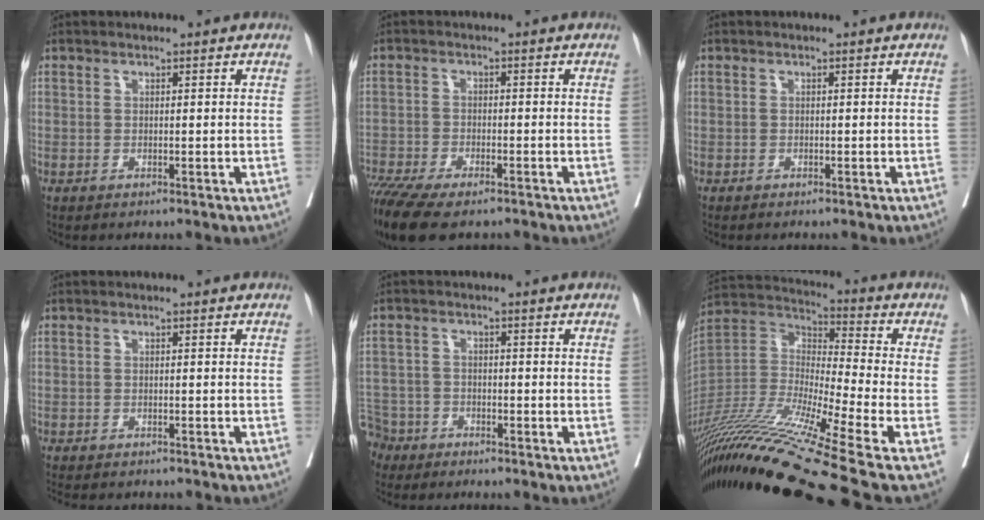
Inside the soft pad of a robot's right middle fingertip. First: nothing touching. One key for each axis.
{"total": 11.4, "fx": -9.0, "fy": 3.1, "fz": 6.4, "tx": -0.118, "ty": -0.015, "tz": -0.147}
{"total": 1.0, "fx": -0.9, "fy": 0.0, "fz": 0.5, "tx": -0.009, "ty": -0.002, "tz": -0.014}
{"total": 9.2, "fx": -8.2, "fy": 2.2, "fz": 3.4, "tx": -0.051, "ty": -0.008, "tz": -0.102}
{"total": 6.8, "fx": -5.7, "fy": 3.7, "fz": 0.1, "tx": -0.010, "ty": -0.004, "tz": -0.110}
{"total": 24.5, "fx": -18.5, "fy": -1.9, "fz": 15.9, "tx": -0.335, "ty": -0.038, "tz": -0.345}